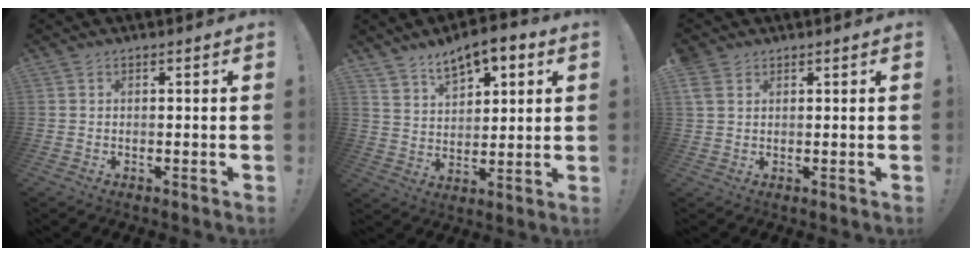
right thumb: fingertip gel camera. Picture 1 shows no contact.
{"total": 9.5, "force": [6.9, 5.1, 4.0], "torque": [-0.065, -0.043, 0.130]}
{"total": 3.6, "force": [2.2, 2.2, 1.8], "torque": [-0.032, -0.004, 0.043]}